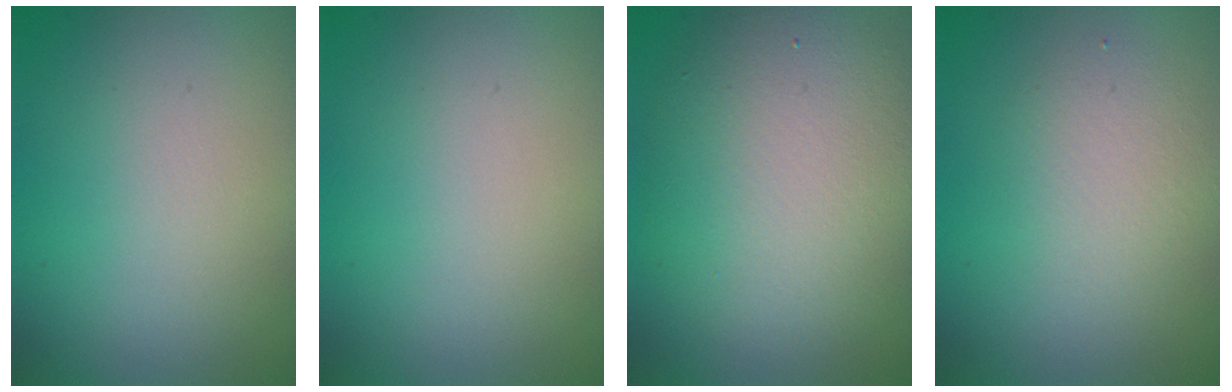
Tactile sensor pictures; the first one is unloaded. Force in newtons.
{"total": 0.0}
{"total": 8.3, "press": 8.3, "slide": 0.4}
{"total": 2.2, "press": 2.2, "slide": 0.1}